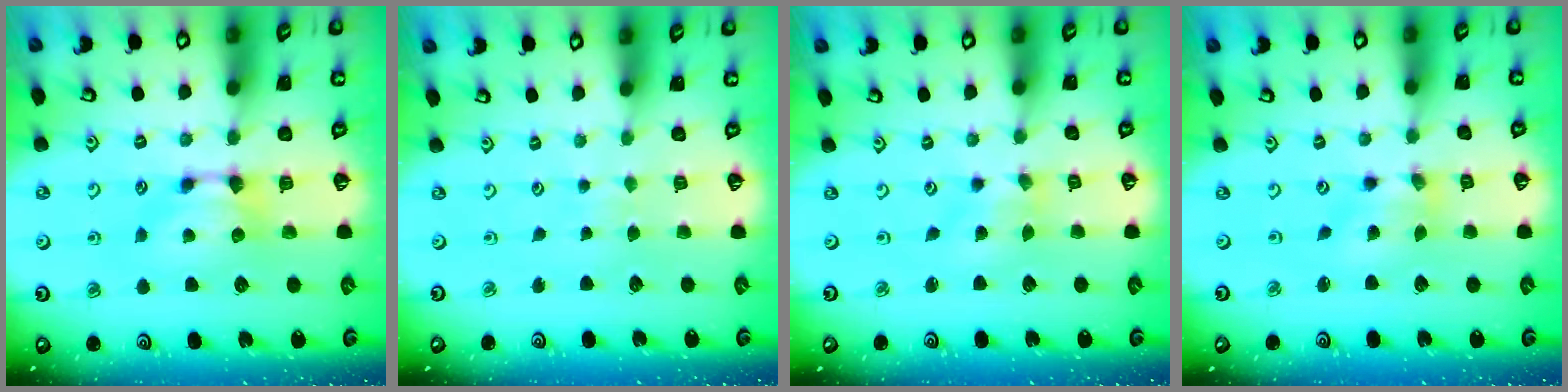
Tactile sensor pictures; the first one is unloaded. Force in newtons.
{"total": 4.5, "press": 4.5, "slide": 0.1}
{"total": 2.9, "press": 2.7, "slide": 0.9}
{"total": 1.6, "press": 0.2, "slide": 1.5}